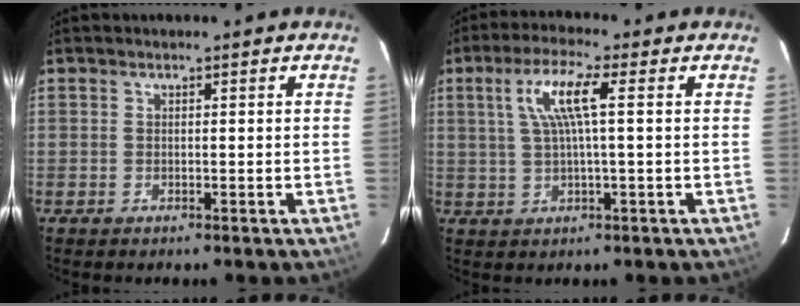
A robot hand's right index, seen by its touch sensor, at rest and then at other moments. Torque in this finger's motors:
{"motor_torque": [0.16, 0.03, 0.25, 0.11]}